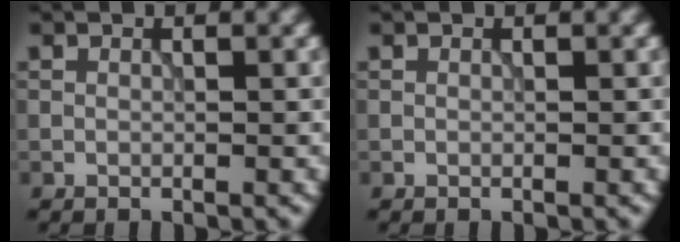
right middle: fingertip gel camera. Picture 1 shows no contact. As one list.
[{"total": 0.0}]